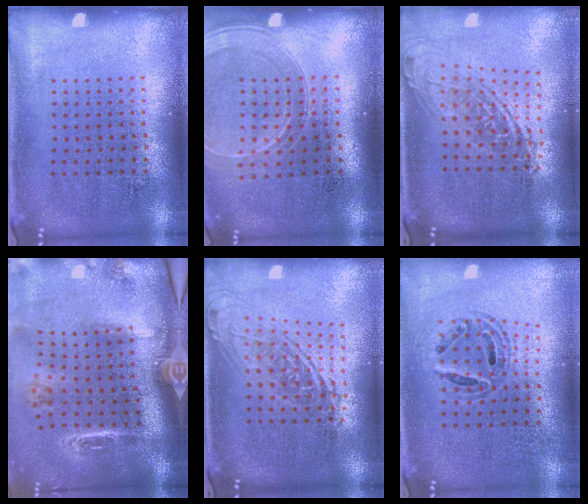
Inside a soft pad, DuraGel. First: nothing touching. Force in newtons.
{"total": 1.4, "press": 1.4, "slide": 0.3}
{"total": 1.9, "press": 1.4, "slide": 1.2}
{"total": 3.0, "press": 2.1, "slide": 2.1}
{"total": 1.8, "press": 1.4, "slide": 1.2}
{"total": 0.8, "press": 0.7, "slide": 0.1}